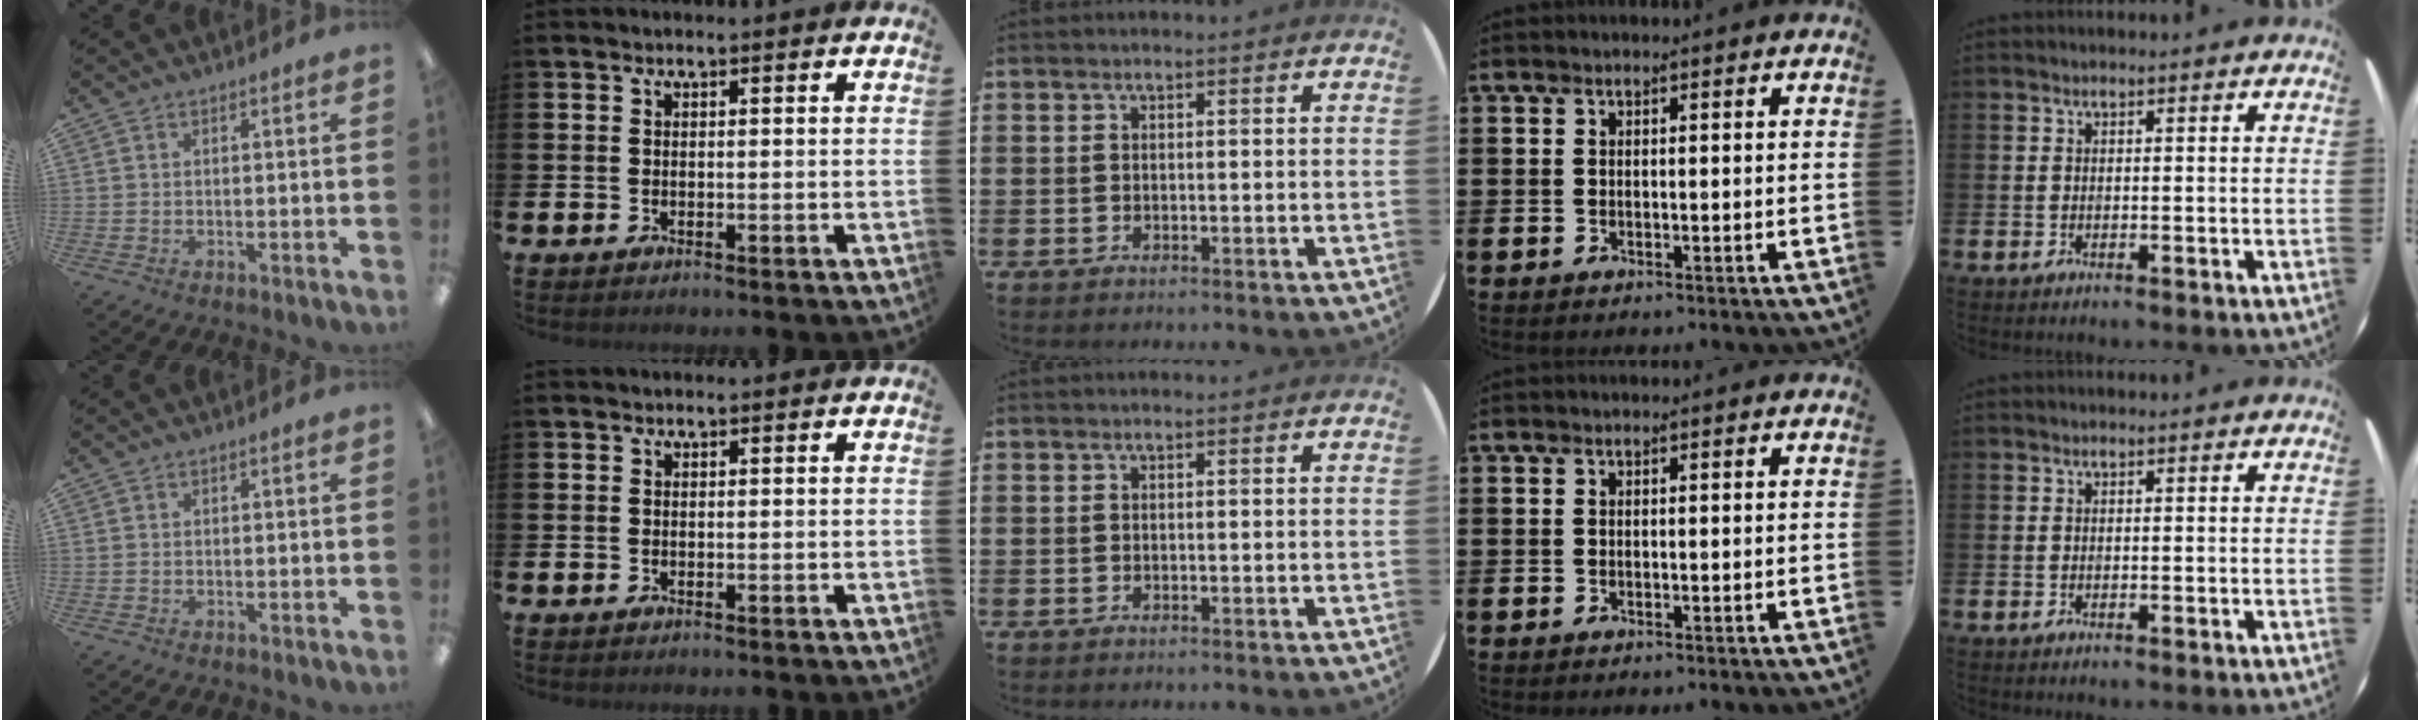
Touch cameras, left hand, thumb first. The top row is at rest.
{}